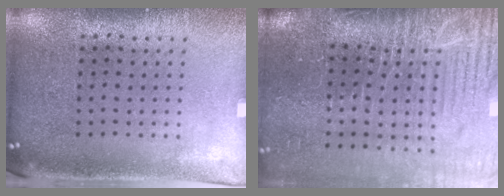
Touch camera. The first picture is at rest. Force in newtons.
{"total": 5.0, "press": 4.2, "slide": 2.7}